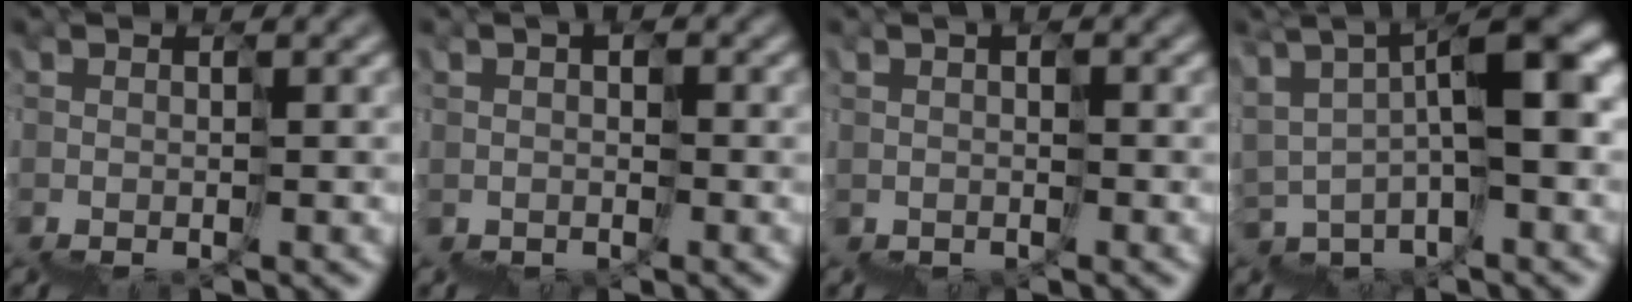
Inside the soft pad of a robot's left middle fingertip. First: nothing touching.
{"total": 1.5, "force": [0.0, 1.5, 0.1], "torque": [-0.003, 0.001, -0.007]}
{"total": 0.9, "force": [-0.2, 0.9, 0.1], "torque": [-0.004, 0.000, -0.007]}
{"total": 6.9, "force": [3.6, 2.3, 5.4], "torque": [-0.096, 0.037, 0.051]}